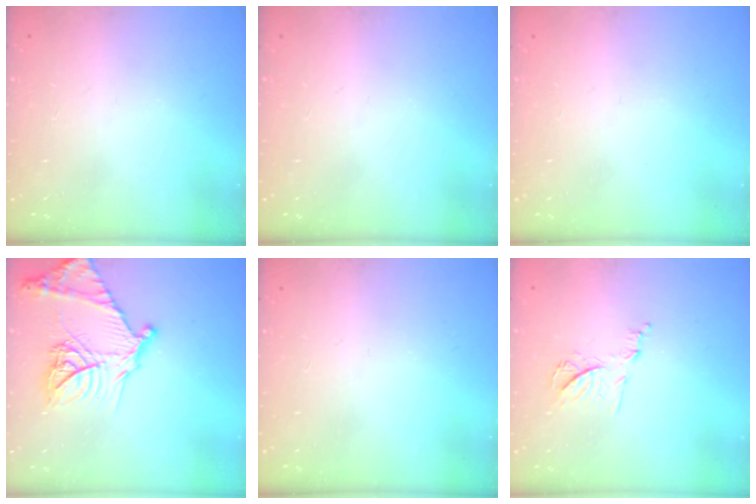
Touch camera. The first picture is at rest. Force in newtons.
{"total": 0.0}
{"total": 0.0}
{"total": 20.3, "press": 20.3, "slide": 1.7}
{"total": 0.0}
{"total": 9.1, "press": 9.1, "slide": 0.5}